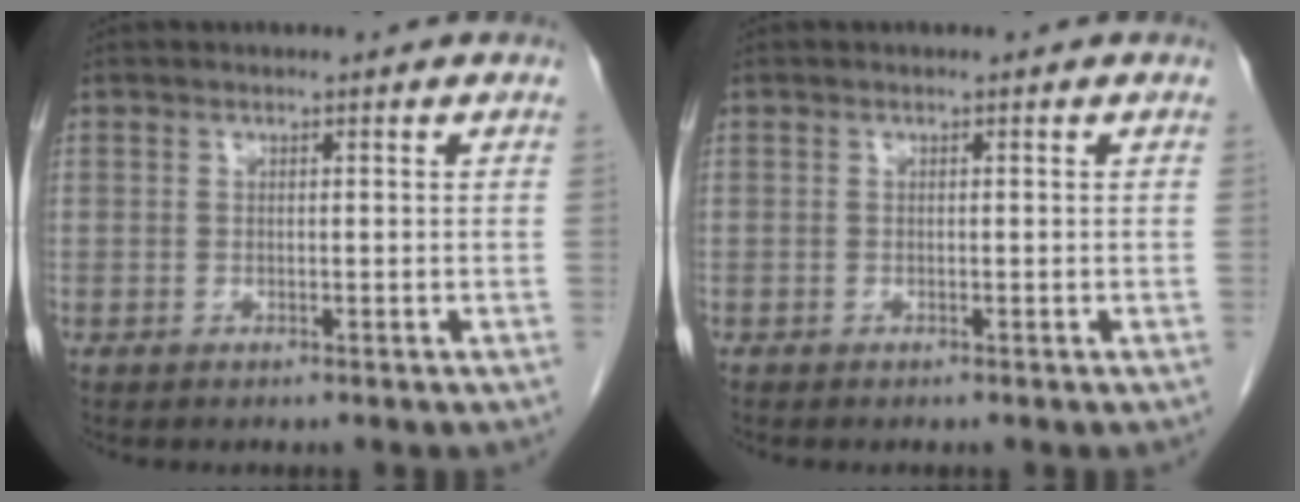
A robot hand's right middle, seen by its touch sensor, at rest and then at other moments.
{"total": 0.0}